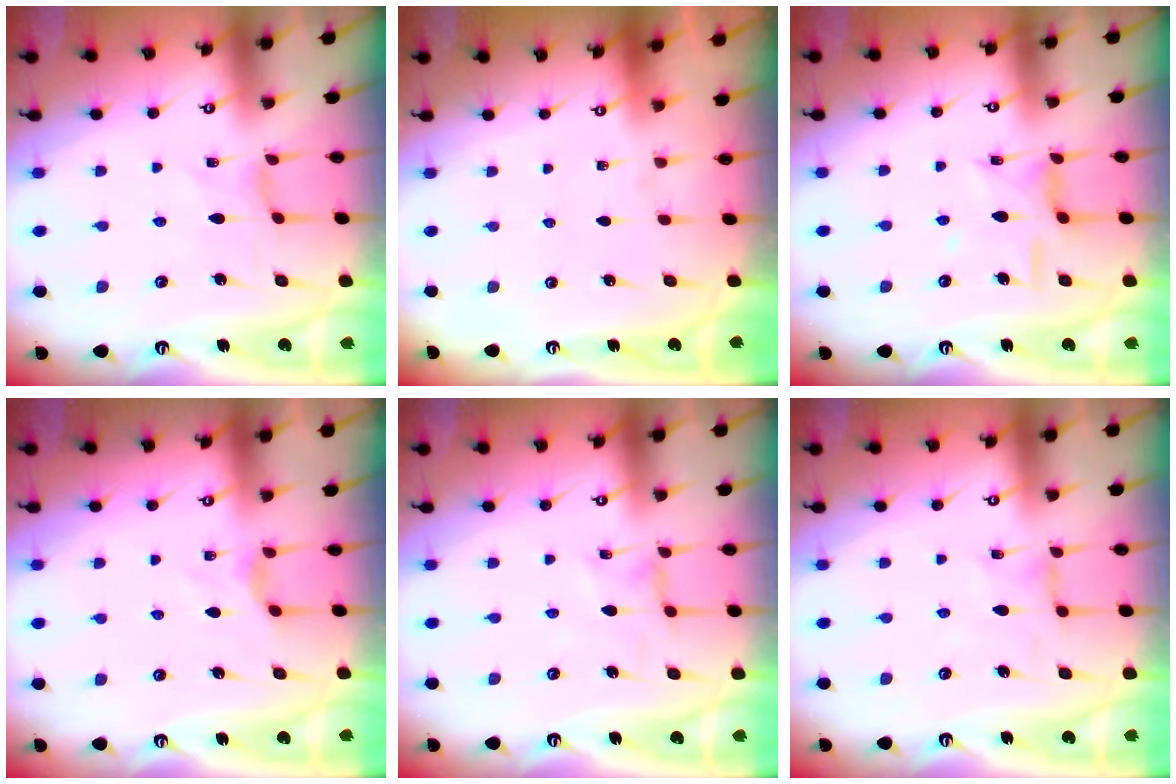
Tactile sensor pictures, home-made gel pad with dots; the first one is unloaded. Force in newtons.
{"total": 0.0}
{"total": 10.6, "press": 10.5, "slide": 0.7}
{"total": 3.0, "press": 3.0, "slide": 0.3}
{"total": 0.0}
{"total": 1.3, "press": 1.3, "slide": 0.3}